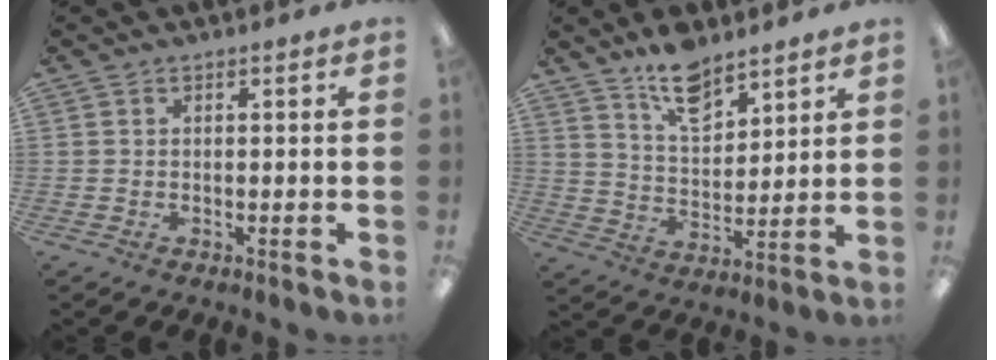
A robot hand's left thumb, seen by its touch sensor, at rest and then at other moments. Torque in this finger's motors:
{"motor_torque": [2.00, 0.95, 1.36, -1.34, 0.08]}